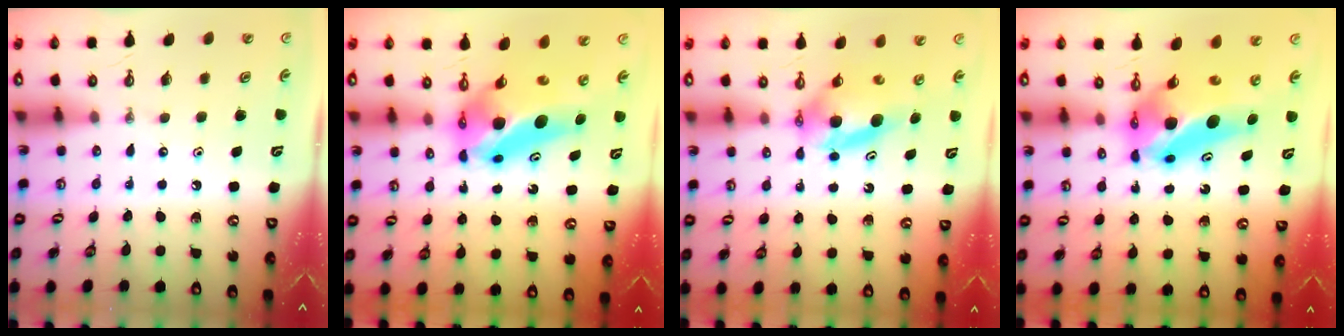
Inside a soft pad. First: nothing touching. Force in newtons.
{"total": 10.0, "press": 9.7, "slide": 2.3}
{"total": 5.9, "press": 5.6, "slide": 1.8}
{"total": 10.0, "press": 9.7, "slide": 2.3}